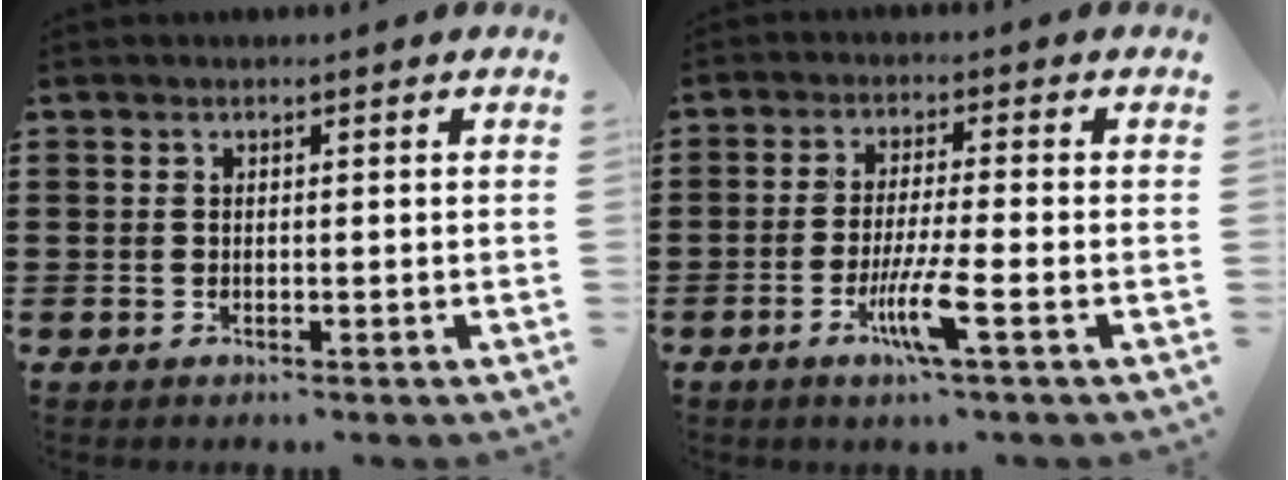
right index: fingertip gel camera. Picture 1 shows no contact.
{"total": 6.4, "force": [-2.7, 0.2, 5.8], "torque": [-0.113, -0.016, -0.051]}